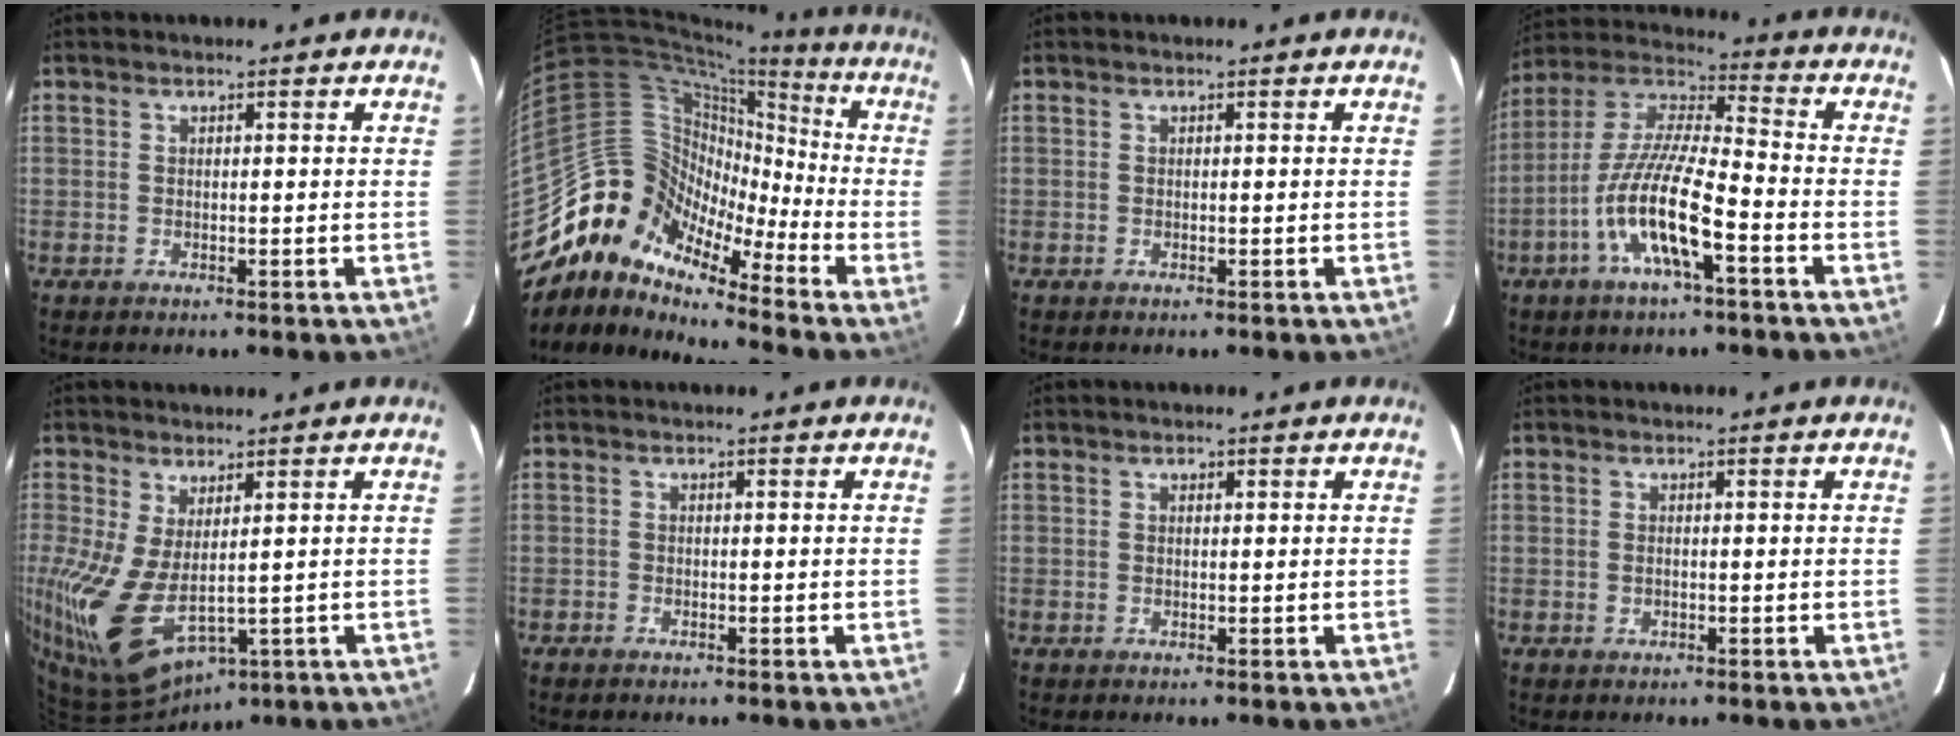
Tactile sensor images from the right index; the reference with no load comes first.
{"total": 12.6, "force": [-10.3, 6.1, 4.2], "torque": [-0.057, 0.026, -0.222]}
{"total": 0.0}
{"total": 14.2, "force": [-6.0, 2.5, 12.6], "torque": [-0.251, -0.003, -0.122]}
{"total": 13.3, "force": [-1.2, 6.6, 11.5], "torque": [-0.235, -0.049, 0.001]}
{"total": 1.1, "force": [-0.9, 0.6, -0.1], "torque": [-0.002, 0.001, -0.018]}
{"total": 0.6, "force": [0.3, 0.4, 0.3], "torque": [-0.005, 0.003, 0.004]}
{"total": 0.6, "force": [-0.1, 0.4, 0.4], "torque": [-0.005, 0.002, -0.002]}